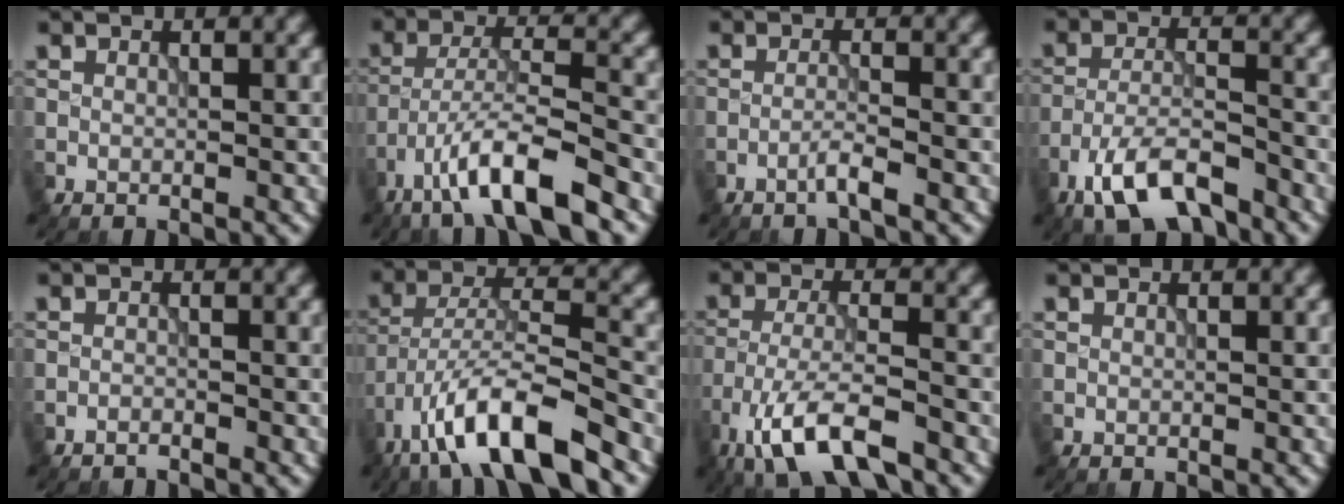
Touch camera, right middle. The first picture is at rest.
{"total": 8.1, "force": [-5.2, 1.5, 6.0], "torque": [-0.103, 0.007, -0.096]}
{"total": 1.6, "force": [-1.0, 0.0, 1.3], "torque": [-0.021, 0.008, -0.026]}
{"total": 6.9, "force": [-4.8, 2.3, 4.4], "torque": [-0.084, -0.001, -0.092]}
{"total": 1.1, "force": [-1.0, 0.1, 0.2], "torque": [-0.001, -0.001, -0.023]}
{"total": 10.3, "force": [-6.6, 2.7, 7.5], "torque": [-0.128, 0.010, -0.122]}
{"total": 7.8, "force": [-5.1, 2.3, 5.5], "torque": [-0.107, -0.006, -0.097]}
{"total": 0.0}